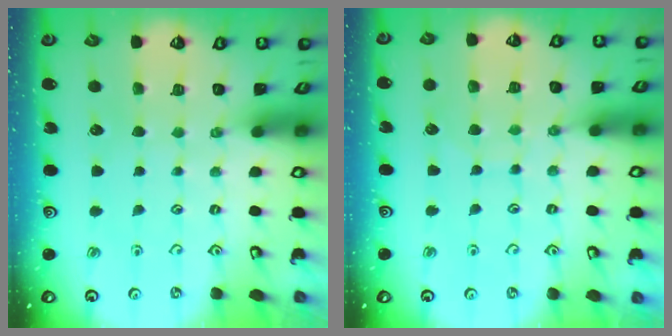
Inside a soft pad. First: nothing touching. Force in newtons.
{"total": 6.2, "press": 6.2, "slide": 0.5}